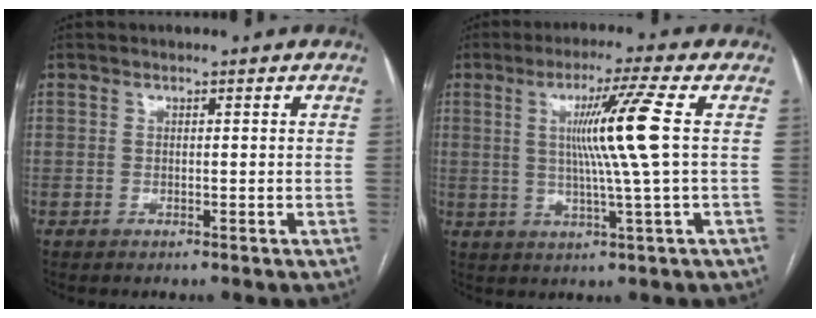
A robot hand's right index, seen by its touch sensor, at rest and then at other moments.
{"total": 9.6, "force": [1.5, -2.3, 9.2], "torque": [-0.161, -0.001, 0.035]}